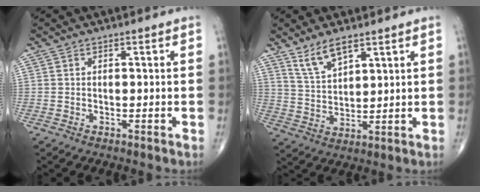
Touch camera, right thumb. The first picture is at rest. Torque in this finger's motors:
{"motor_torque": [-0.33, -0.05, 0.56, 0.88, 0.15]}